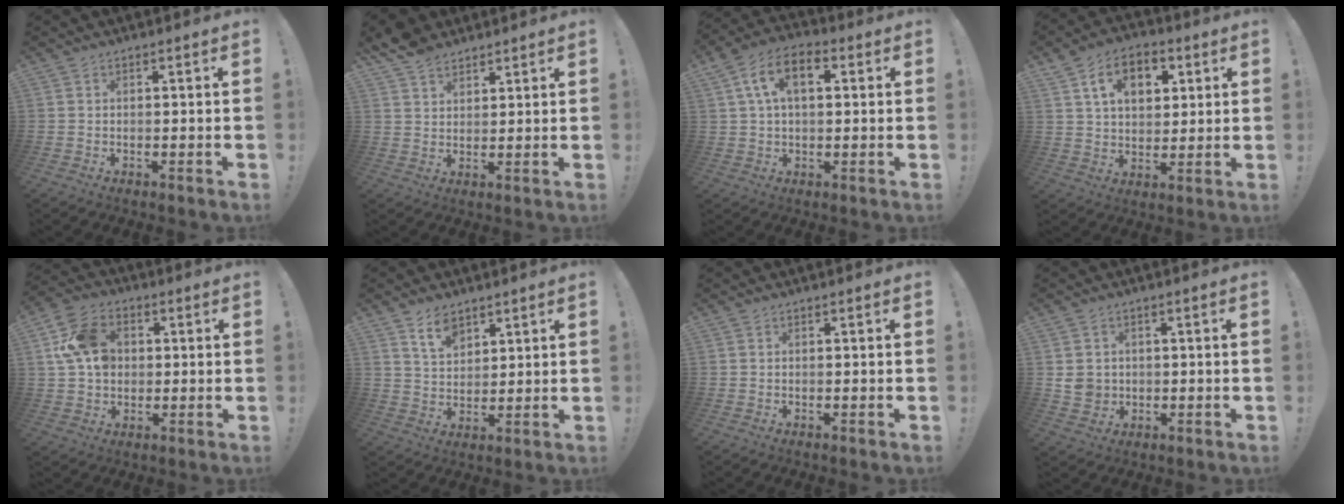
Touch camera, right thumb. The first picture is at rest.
{"total": 6.4, "force": [5.2, 3.3, 1.7], "torque": [-0.033, -0.027, 0.100]}
{"total": 10.8, "force": [2.9, 6.5, 8.1], "torque": [-0.140, 0.011, 0.053]}
{"total": 12.5, "force": [5.2, 8.6, 7.5], "torque": [-0.108, -0.007, 0.094]}
{"total": 13.2, "force": [2.8, 10.7, 7.2], "torque": [-0.125, 0.007, 0.061]}
{"total": 7.7, "force": [5.5, 4.2, 3.3], "torque": [-0.054, -0.028, 0.102]}
{"total": 0.0}
{"total": 5.5, "force": [0.8, 5.1, 1.8], "torque": [-0.040, 0.001, 0.019]}